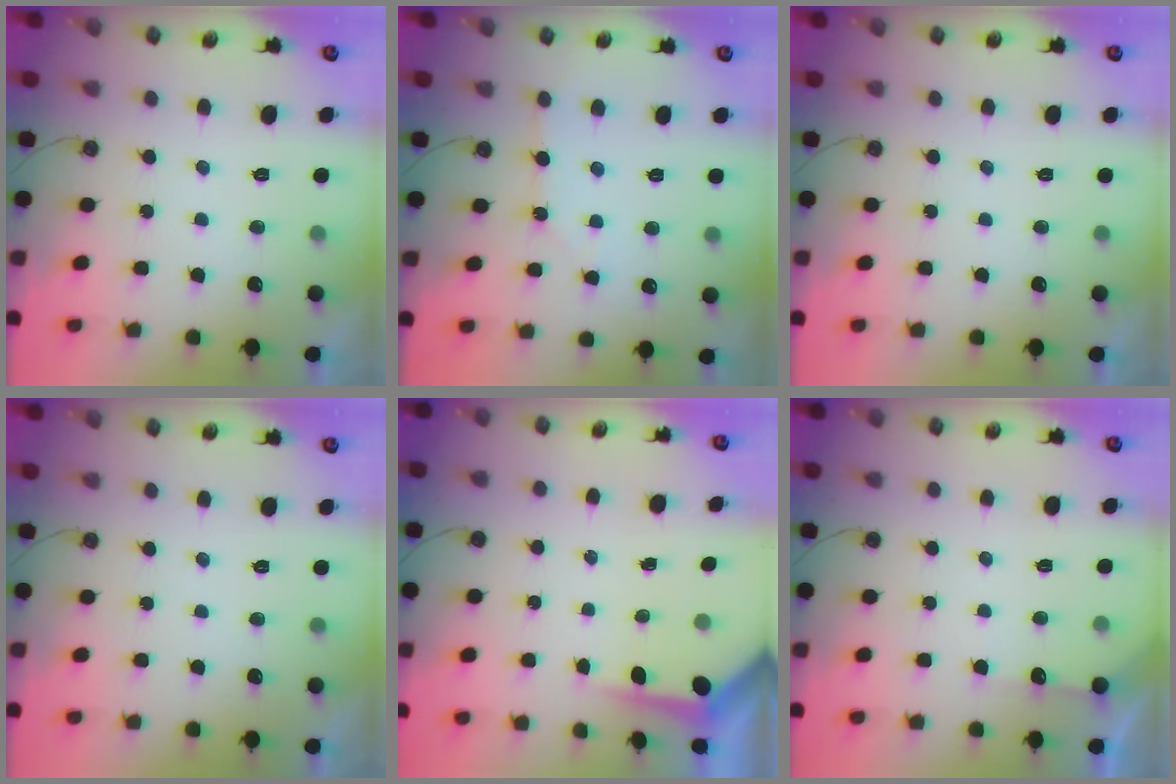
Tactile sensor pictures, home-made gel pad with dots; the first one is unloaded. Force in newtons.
{"total": 3.5, "press": 3.5, "slide": 0.3}
{"total": 0.0}
{"total": 0.0}
{"total": 4.0, "press": 4.0, "slide": 0.3}
{"total": 4.1, "press": 4.1, "slide": 0.5}